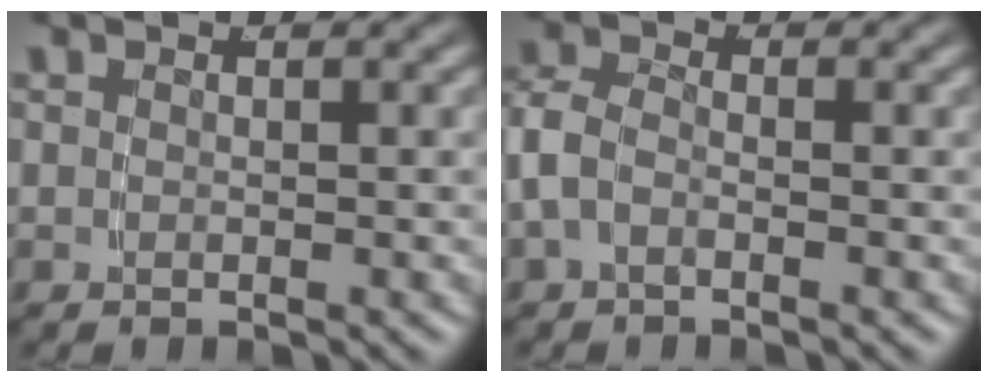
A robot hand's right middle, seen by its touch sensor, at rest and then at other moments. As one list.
[{"total": 3.5, "force": [-0.3, 2.9, 1.9], "torque": [-0.058, -0.012, -0.006]}]